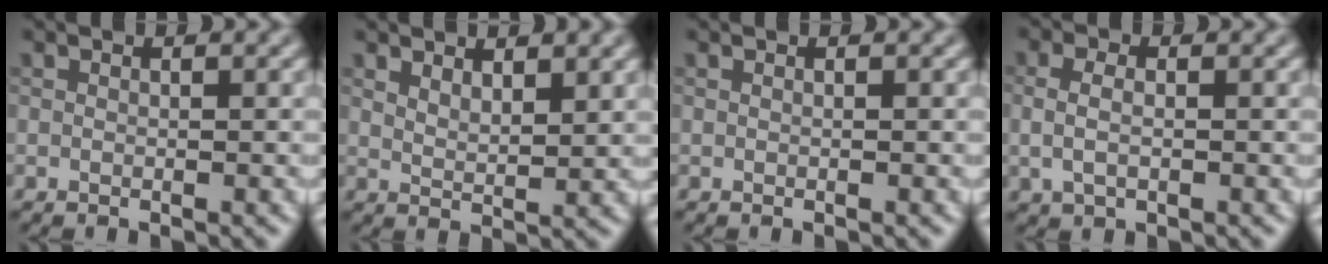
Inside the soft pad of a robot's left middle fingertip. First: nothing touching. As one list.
[{"total": 2.4, "force": [1.9, 0.7, 1.2], "torque": [-0.021, -0.003, 0.035]}, {"total": 0.0}, {"total": 2.2, "force": [0.0, 1.4, 1.7], "torque": [-0.042, -0.002, 0.002]}]